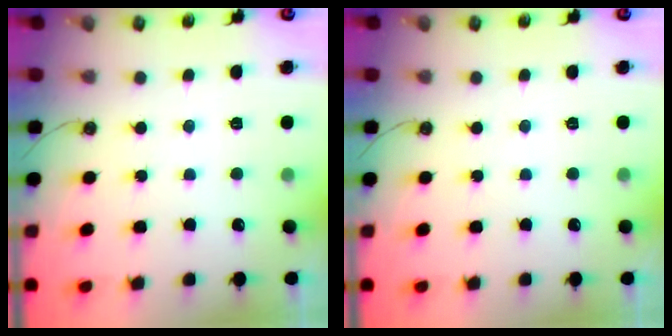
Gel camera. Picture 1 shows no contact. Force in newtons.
{"total": 0.0}